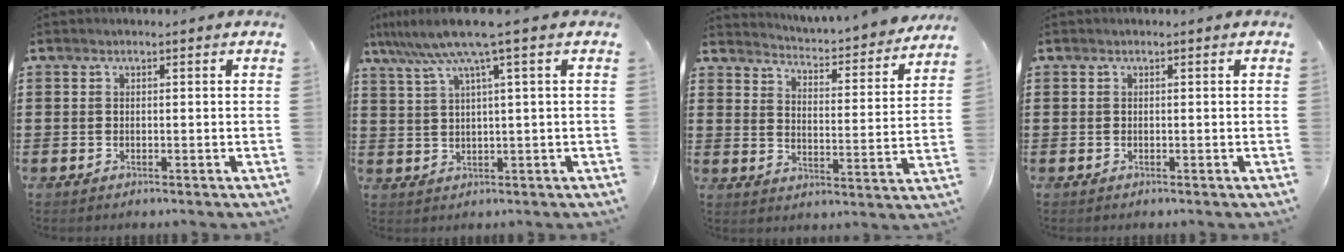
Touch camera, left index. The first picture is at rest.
{"total": 7.4, "force": [3.9, -0.5, 6.3], "torque": [-0.140, -0.017, 0.062]}
{"total": 3.4, "force": [3.3, -0.5, 0.3], "torque": [-0.029, -0.039, 0.047]}
{"total": 0.0}